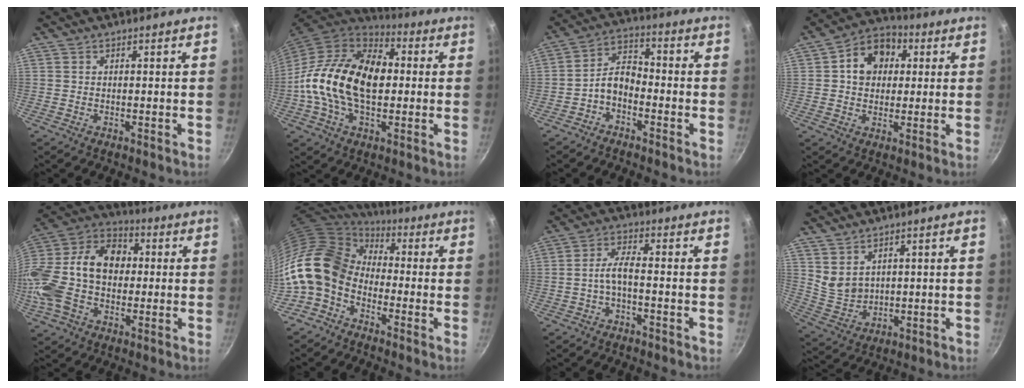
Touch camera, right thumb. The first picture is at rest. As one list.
[{"total": 22.3, "force": [0.2, 14.0, 17.4], "torque": [-0.288, 0.027, -0.012]}, {"total": 6.1, "force": [-2.9, 3.7, 3.8], "torque": [-0.059, 0.048, -0.063]}, {"total": 10.5, "force": [2.3, 8.5, 5.8], "torque": [-0.057, 0.014, 0.021]}, {"total": 24.4, "force": [-0.6, 17.2, 17.4], "torque": [-0.334, 0.055, -0.024]}, {"total": 14.3, "force": [-2.6, 10.7, 9.1], "torque": [-0.148, 0.039, -0.075]}, {"total": 4.2, "force": [-1.7, 1.2, 3.6], "torque": [-0.082, 0.026, -0.037]}, {"total": 5.4, "force": [3.3, 3.3, 2.7], "torque": [-0.041, -0.026, 0.081]}]